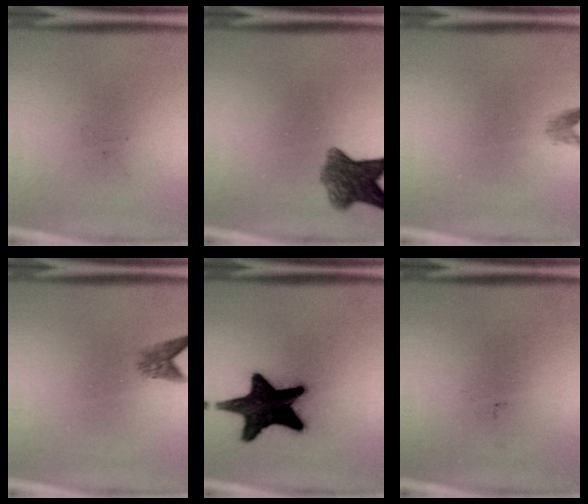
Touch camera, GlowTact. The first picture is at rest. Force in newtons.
{"total": 6.7}
{"total": 1.2}
{"total": 2.0}
{"total": 18.6}
{"total": 0.0}